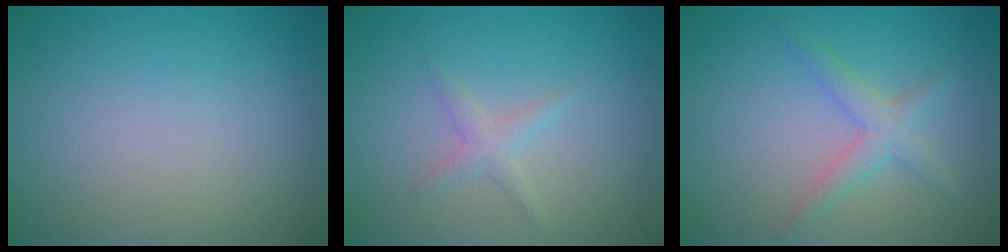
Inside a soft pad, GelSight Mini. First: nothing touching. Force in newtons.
{"total": 1.3, "press": 1.3, "slide": 0.1}
{"total": 2.3, "press": 2.3, "slide": 0.1}